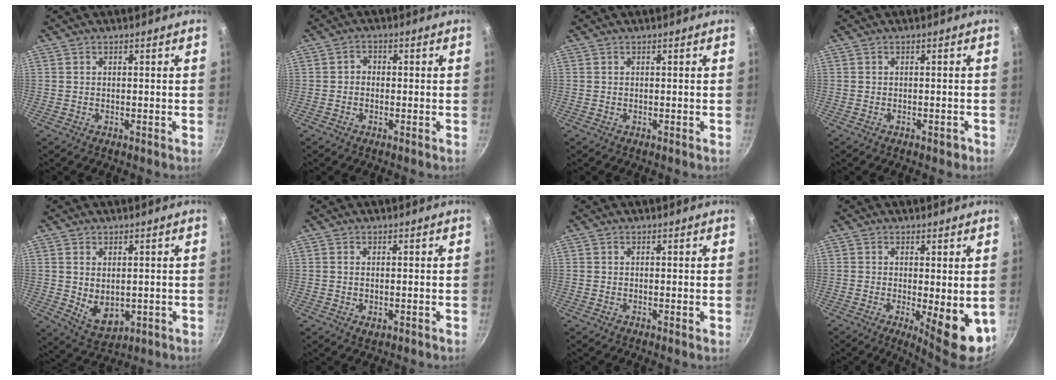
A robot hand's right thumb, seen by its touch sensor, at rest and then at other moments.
{"total": 1.9, "force": [-0.4, 1.6, 0.9], "torque": [-0.011, 0.010, -0.010]}
{"total": 0.0}
{"total": 1.3, "force": [-0.8, 0.8, 0.6], "torque": [0.002, 0.015, -0.002]}
{"total": 6.4, "force": [0.5, 4.3, 4.7], "torque": [-0.069, -0.017, 0.027]}
{"total": 1.4, "force": [-0.1, 0.7, 1.2], "torque": [-0.020, -0.002, 0.000]}
{"total": 0.0}
{"total": 9.0, "force": [-1.4, 2.7, 8.5], "torque": [-0.101, -0.007, -0.007]}